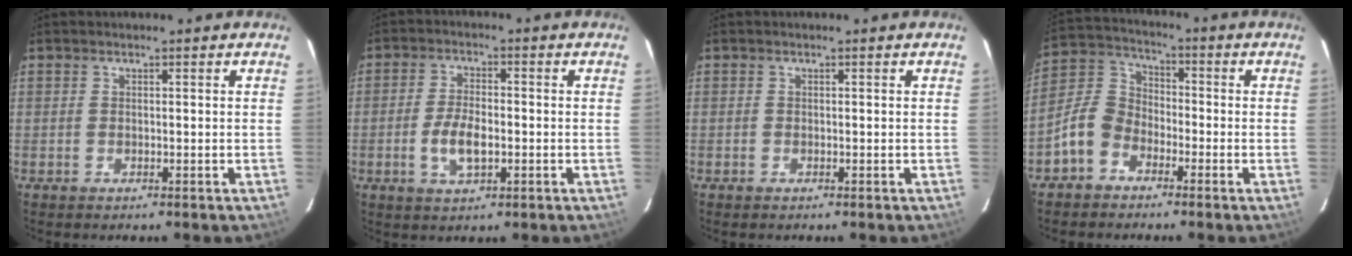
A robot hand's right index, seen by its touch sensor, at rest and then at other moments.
{"total": 6.3, "force": [-1.7, 2.8, 5.4], "torque": [-0.112, -0.002, -0.030]}
{"total": 0.0}
{"total": 7.9, "force": [-4.5, 5.6, 3.3], "torque": [-0.074, 0.030, -0.094]}